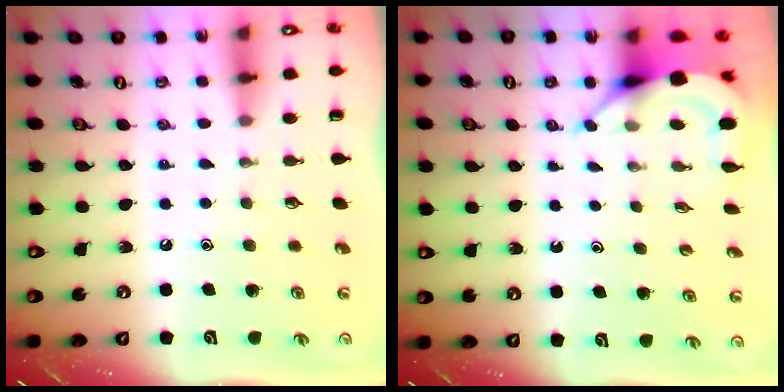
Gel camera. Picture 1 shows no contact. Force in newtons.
{"total": 6.1, "press": 6.1, "slide": 0.4}